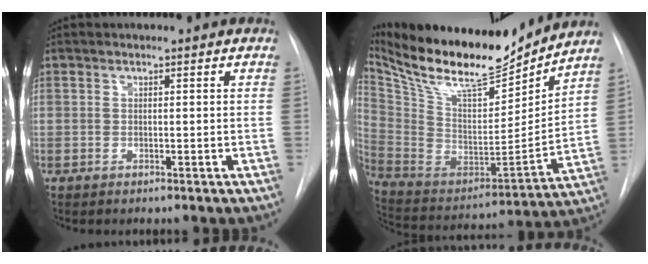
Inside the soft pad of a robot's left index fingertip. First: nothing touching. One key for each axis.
{"total": 22.9, "fx": 20.0, "fy": 4.4, "fz": 10.3, "tx": -0.200, "ty": -0.017, "tz": 0.340}